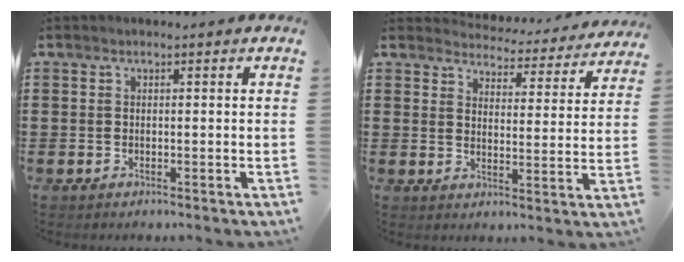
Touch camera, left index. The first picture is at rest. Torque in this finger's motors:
{"motor_torque": [2.14, 0.00, -0.19, -0.07]}